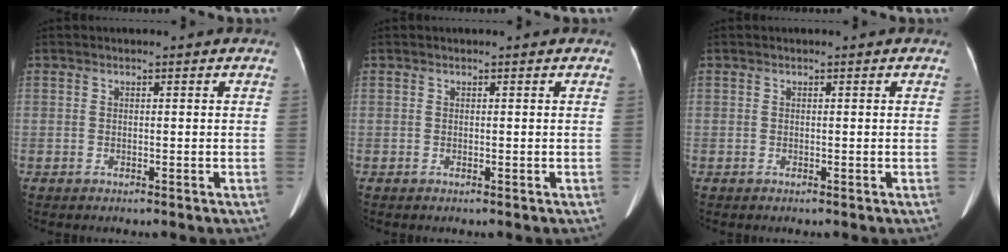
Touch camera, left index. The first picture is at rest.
{"total": 0.0}
{"total": 0.0}